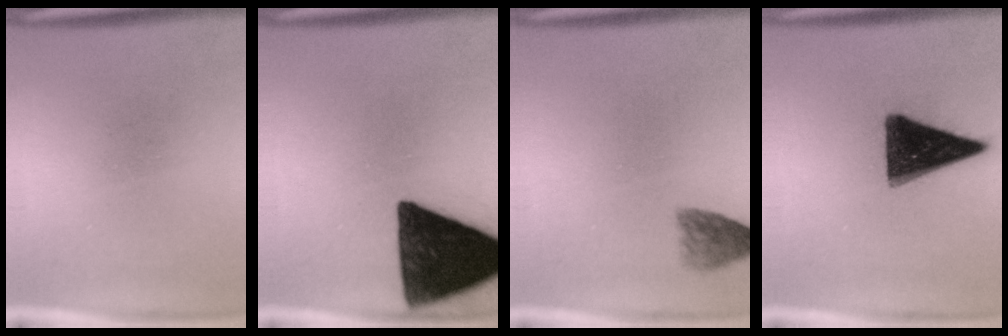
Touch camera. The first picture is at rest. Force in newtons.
{"total": 16.8}
{"total": 2.3}
{"total": 15.0}